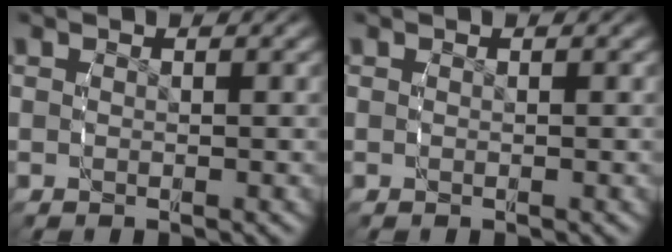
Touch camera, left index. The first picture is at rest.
{"total": 0.0}